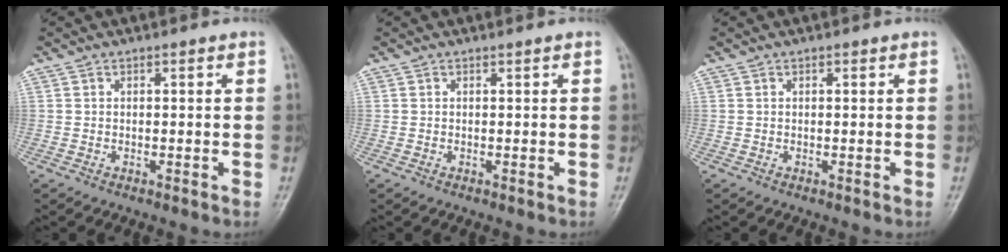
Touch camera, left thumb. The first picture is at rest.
{"total": 0.0}
{"total": 0.5, "force": [0.1, 0.3, 0.4], "torque": [-0.003, 0.003, 0.001]}